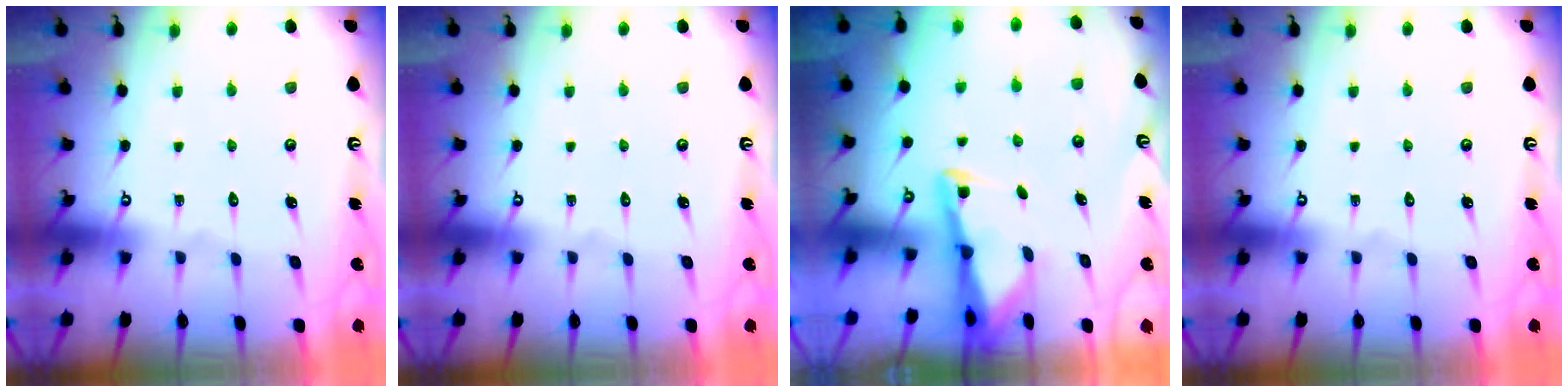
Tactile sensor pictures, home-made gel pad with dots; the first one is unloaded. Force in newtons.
{"total": 0.0}
{"total": 2.9, "press": 2.9, "slide": 0.3}
{"total": 0.0}